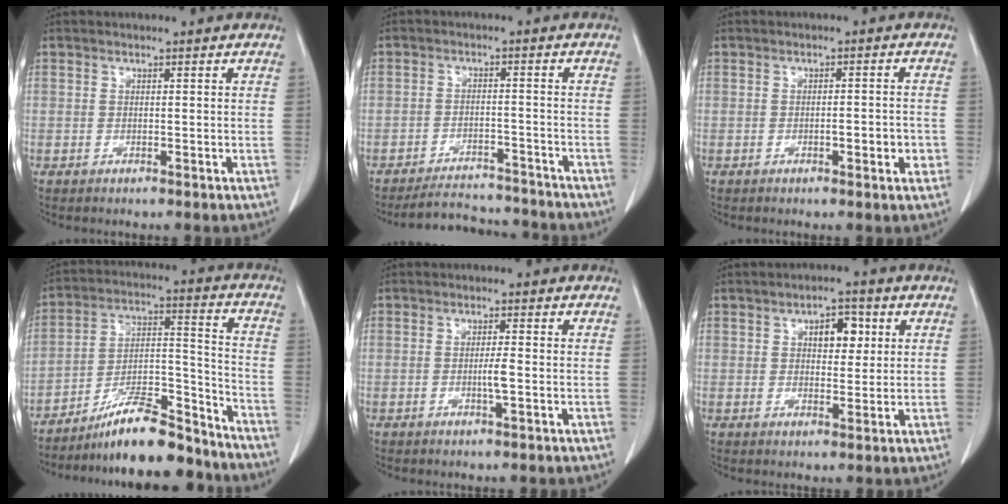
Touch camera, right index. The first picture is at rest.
{"total": 8.2, "force": [-7.9, 2.2, 0.3], "torque": [0.003, 0.008, -0.113]}
{"total": 3.3, "force": [-1.0, 0.8, 3.0], "torque": [-0.044, 0.002, -0.012]}
{"total": 16.4, "force": [-14.5, 2.5, 7.4], "torque": [-0.118, 0.031, -0.244]}
{"total": 2.2, "force": [-0.5, -0.1, 2.2], "torque": [-0.041, -0.002, -0.008]}
{"total": 4.8, "force": [1.6, 2.5, 3.8], "torque": [-0.055, 0.010, 0.024]}